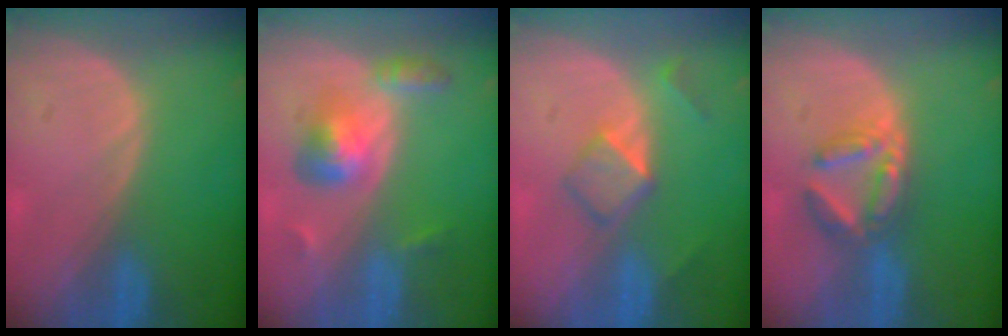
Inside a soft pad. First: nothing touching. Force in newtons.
{"total": 6.1, "press": 5.5, "slide": 2.7}
{"total": 5.3, "press": 4.5, "slide": 2.9}
{"total": 6.2, "press": 5.7, "slide": 2.5}